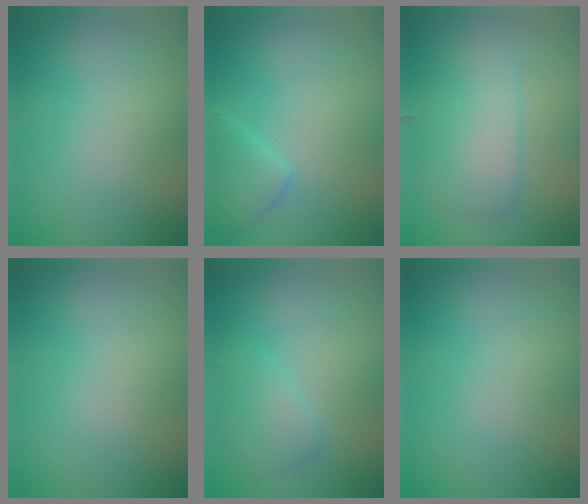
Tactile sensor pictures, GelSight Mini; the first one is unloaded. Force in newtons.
{"total": 2.2, "press": 2.2, "slide": 0.2}
{"total": 2.3, "press": 2.3, "slide": 0.1}
{"total": 0.0}
{"total": 1.9, "press": 1.9, "slide": 0.1}
{"total": 0.0}